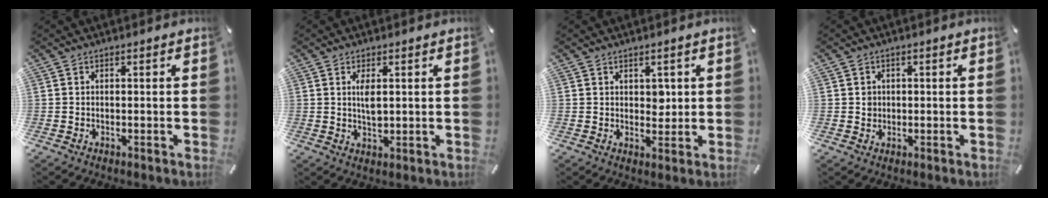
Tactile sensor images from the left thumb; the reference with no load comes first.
{"total": 3.8, "force": [0.8, 1.5, 3.4], "torque": [-0.078, -0.005, 0.006]}
{"total": 2.9, "force": [1.2, 2.3, 1.4], "torque": [-0.006, -0.006, 0.017]}
{"total": 1.6, "force": [0.1, 1.6, 0.4], "torque": [-0.001, 0.004, -0.002]}